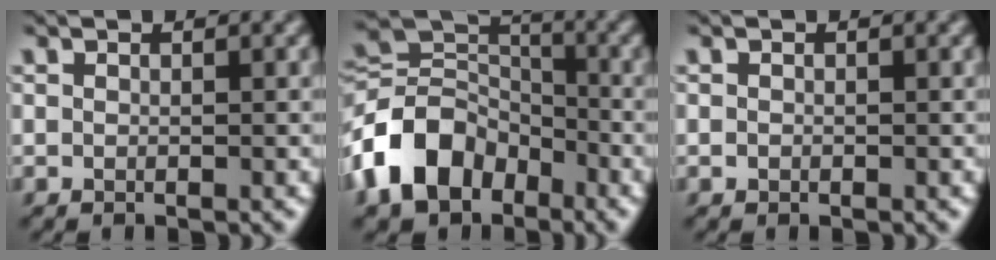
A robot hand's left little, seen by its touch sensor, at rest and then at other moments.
{"total": 9.6, "force": [-4.8, 6.6, 5.0], "torque": [-0.099, 0.007, -0.111]}
{"total": 0.0}